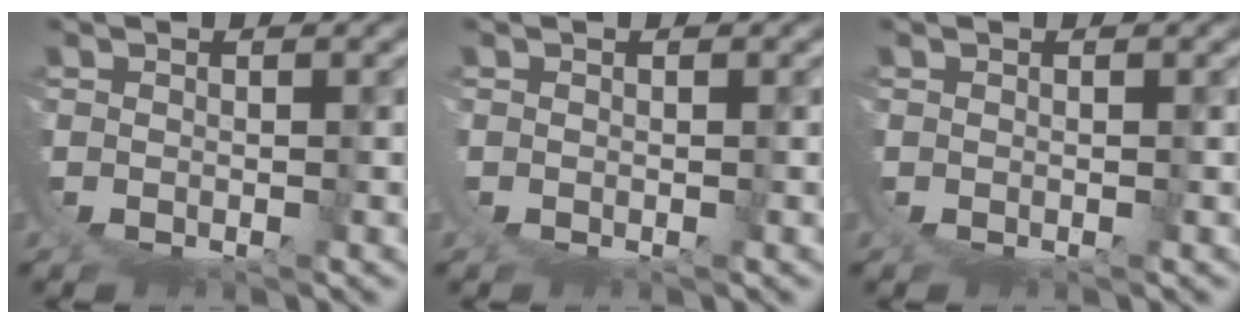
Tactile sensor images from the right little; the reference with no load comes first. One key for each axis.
{"total": 0.5, "fx": 0.2, "fy": -0.3, "fz": 0.4, "tx": -0.010, "ty": -0.003, "tz": 0.005}
{"total": 0.0}